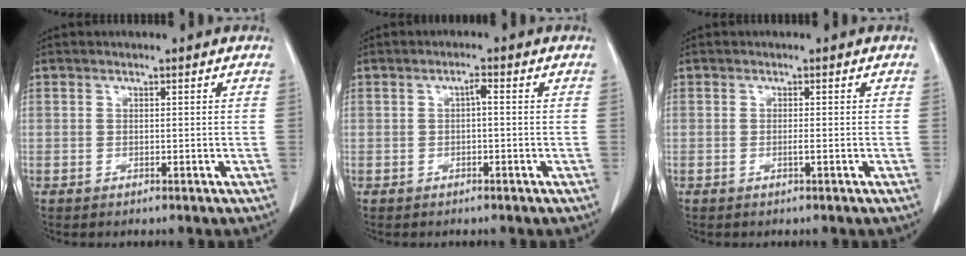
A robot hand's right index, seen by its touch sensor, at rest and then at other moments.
{"total": 1.3, "force": [0.0, 0.3, 1.3], "torque": [-0.021, 0.004, 0.000]}
{"total": 0.6, "force": [-0.1, -0.1, 0.6], "torque": [-0.010, 0.002, -0.001]}